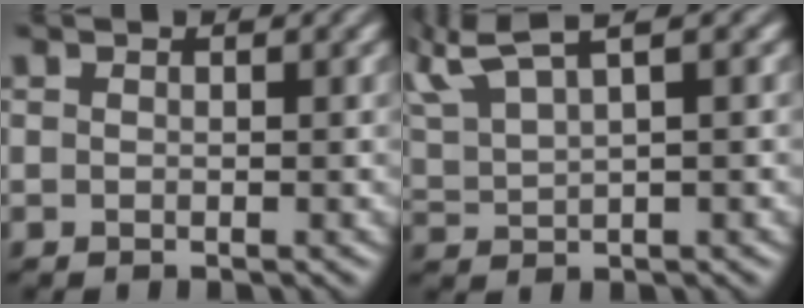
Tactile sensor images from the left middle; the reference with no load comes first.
{"total": 4.8, "force": [4.0, 0.7, 2.6], "torque": [-0.076, 0.022, 0.076]}